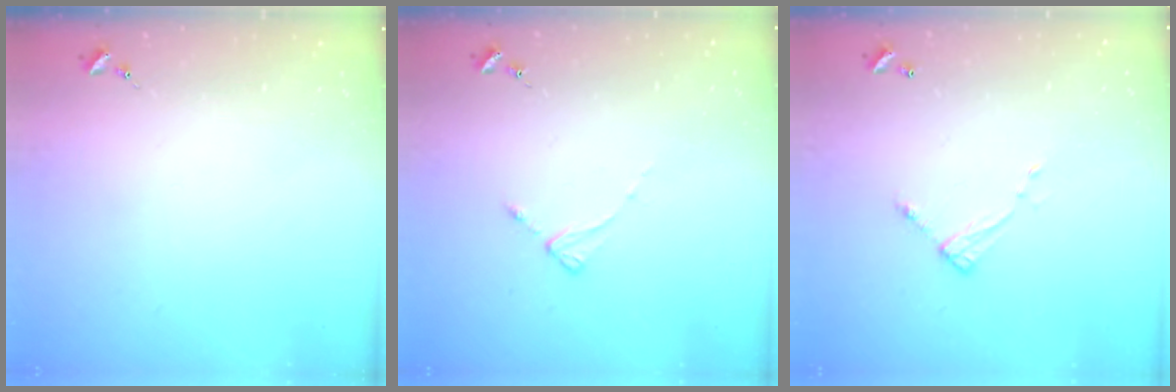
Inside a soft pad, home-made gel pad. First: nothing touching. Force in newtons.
{"total": 2.1, "press": 2.0, "slide": 0.4}
{"total": 6.6, "press": 6.6, "slide": 0.5}